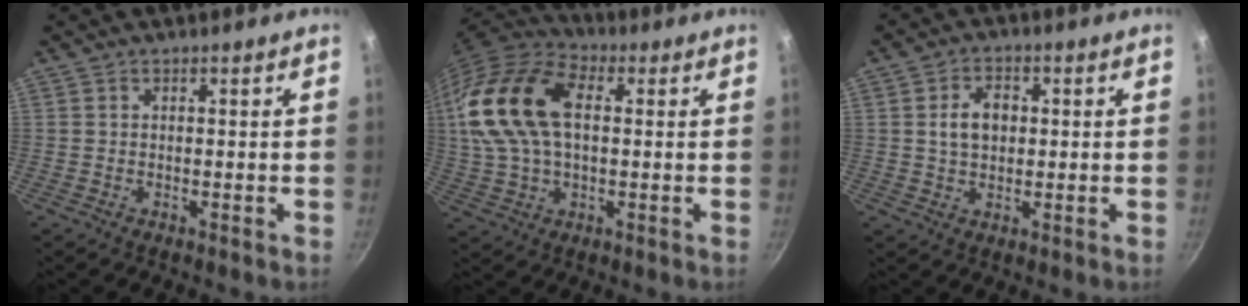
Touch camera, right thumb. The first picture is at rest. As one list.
[{"total": 19.0, "force": [3.2, 11.6, 14.7], "torque": [-0.281, 0.022, 0.048]}, {"total": 6.0, "force": [0.7, 4.3, 4.2], "torque": [-0.053, 0.007, 0.011]}]